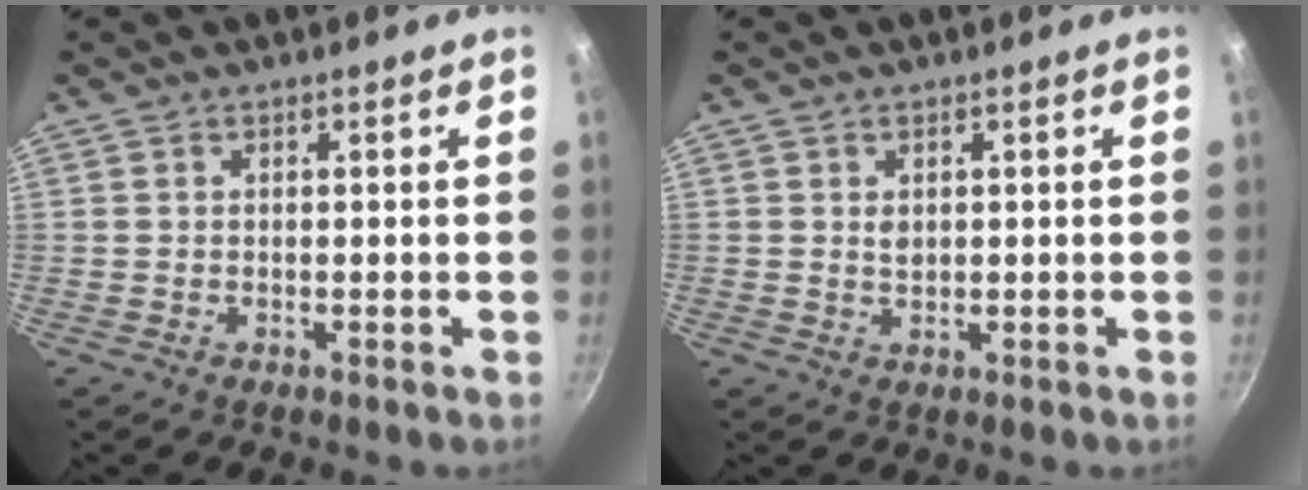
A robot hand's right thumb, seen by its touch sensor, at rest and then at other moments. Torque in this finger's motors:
{"motor_torque": [-0.03, 0.12, 0.47, 0.10, -0.01]}